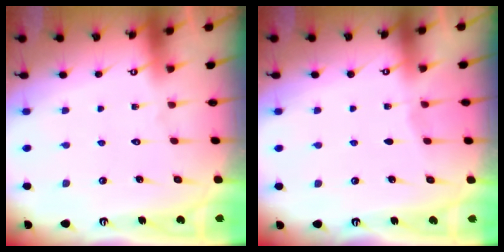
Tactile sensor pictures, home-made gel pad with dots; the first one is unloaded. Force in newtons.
{"total": 1.4, "press": 1.3, "slide": 0.4}